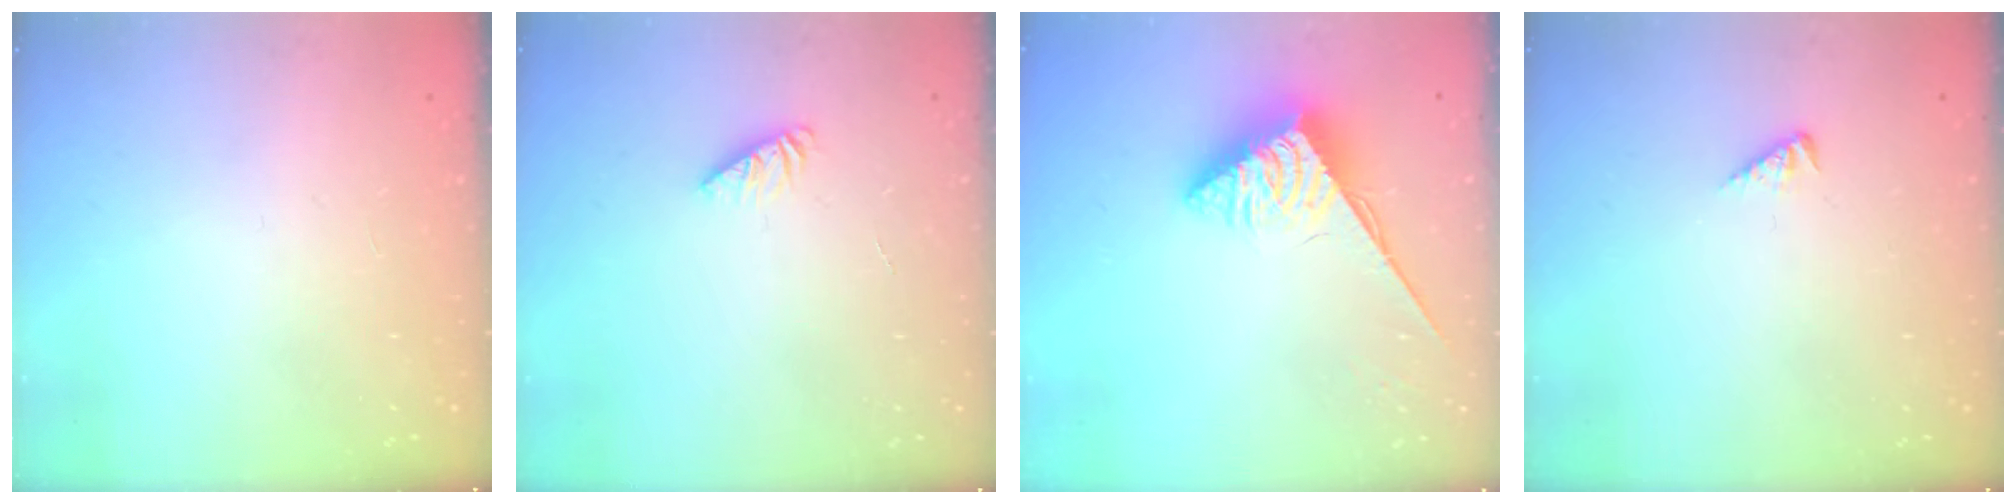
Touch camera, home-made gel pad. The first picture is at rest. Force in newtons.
{"total": 1.8, "press": 1.8, "slide": 0.3}
{"total": 5.6, "press": 5.5, "slide": 0.5}
{"total": 2.1, "press": 2.1, "slide": 0.4}